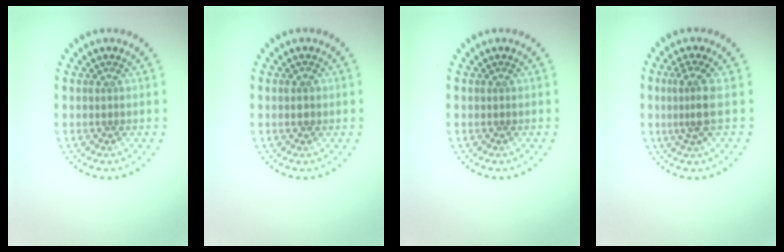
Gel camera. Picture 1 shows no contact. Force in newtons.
{"total": 1.3, "press": 1.3, "slide": 0.1}
{"total": 0.0}
{"total": 2.5, "press": 1.8, "slide": 1.7}